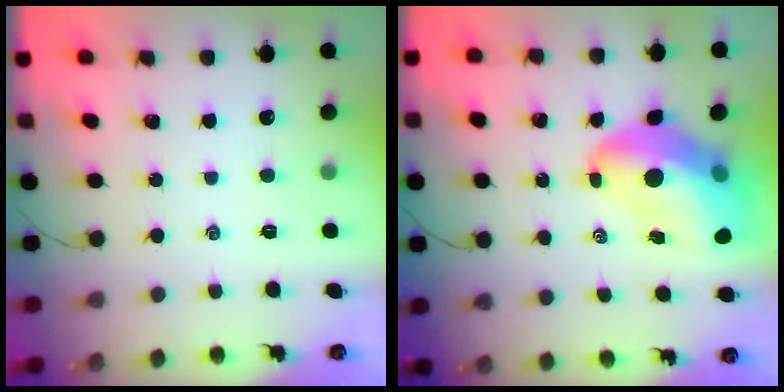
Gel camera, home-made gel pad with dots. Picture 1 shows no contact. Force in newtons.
{"total": 16.6, "press": 16.0, "slide": 4.6}